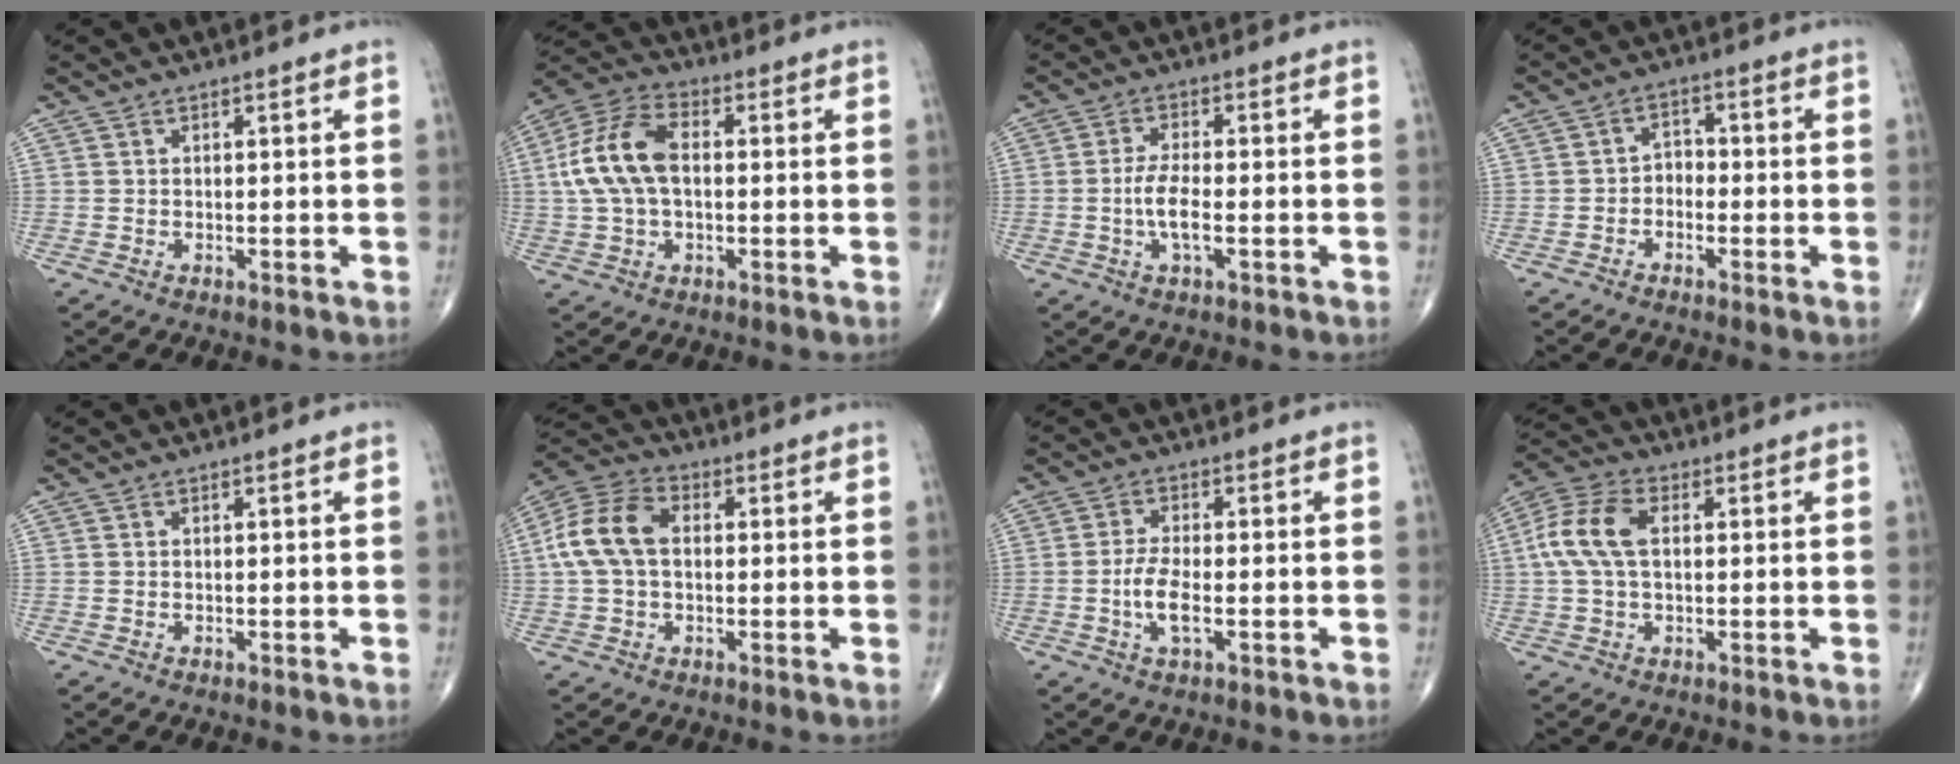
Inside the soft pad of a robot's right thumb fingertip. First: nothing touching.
{"total": 12.7, "force": [0.8, 7.4, 10.2], "torque": [-0.213, 0.028, 0.008]}
{"total": 5.2, "force": [-1.2, 1.6, 4.8], "torque": [-0.102, 0.004, -0.025]}
{"total": 2.9, "force": [-1.4, 2.1, 1.4], "torque": [-0.004, 0.021, -0.033]}
{"total": 0.0}
{"total": 11.4, "force": [1.0, 7.5, 8.5], "torque": [-0.179, 0.033, 0.012]}
{"total": 5.2, "force": [-1.3, 1.8, 4.7], "torque": [-0.102, 0.002, -0.026]}
{"total": 9.8, "force": [1.4, 5.6, 7.9], "torque": [-0.178, 0.026, 0.022]}